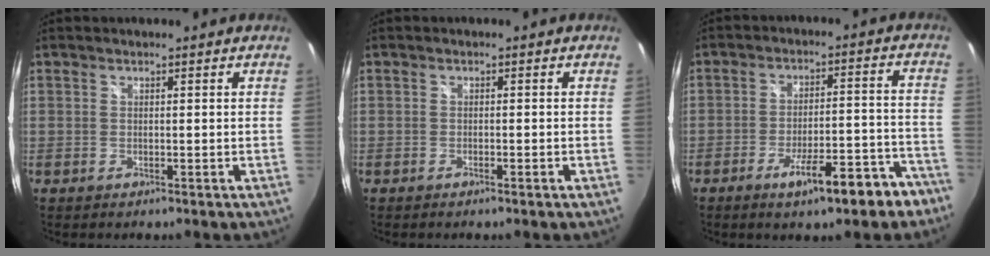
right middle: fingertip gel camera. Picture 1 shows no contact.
{"total": 1.0, "force": [-0.7, -0.1, 0.7], "torque": [-0.011, 0.003, -0.012]}
{"total": 12.3, "force": [-8.6, 2.5, 8.5], "torque": [-0.127, 0.005, -0.115]}